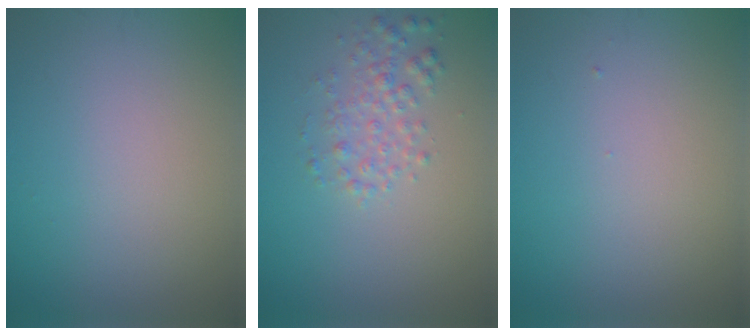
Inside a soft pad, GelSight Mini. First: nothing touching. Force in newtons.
{"total": 2.2, "press": 2.2, "slide": 0.0}
{"total": 0.0}